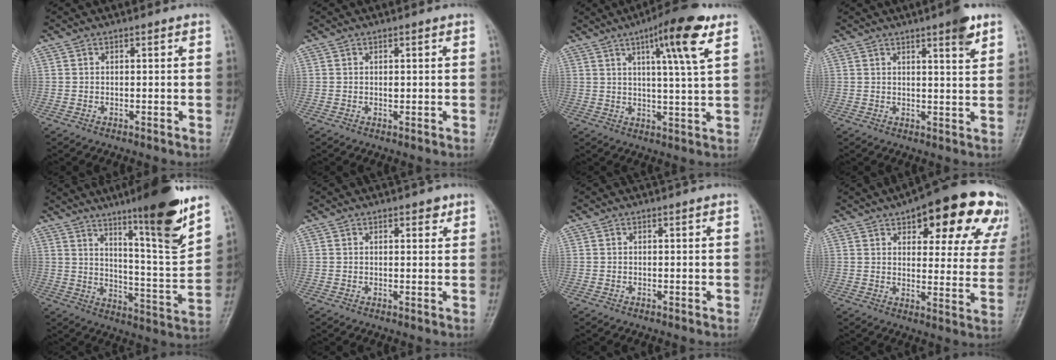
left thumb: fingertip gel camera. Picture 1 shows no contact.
{"total": 0.8, "force": [0.2, 0.5, 0.6], "torque": [-0.008, 0.000, 0.002]}
{"total": 11.7, "force": [5.7, 1.3, 10.1], "torque": [-0.153, -0.017, 0.081]}
{"total": 5.3, "force": [3.3, 0.8, 4.1], "torque": [-0.052, -0.018, 0.042]}
{"total": 17.0, "force": [11.2, 1.6, 12.6], "torque": [-0.171, -0.071, 0.177]}
{"total": 2.1, "force": [1.3, 1.1, 1.2], "torque": [-0.004, -0.005, 0.015]}
{"total": 0.0}
{"total": 22.6, "force": [13.2, 9.0, 15.9], "torque": [-0.161, -0.024, 0.158]}